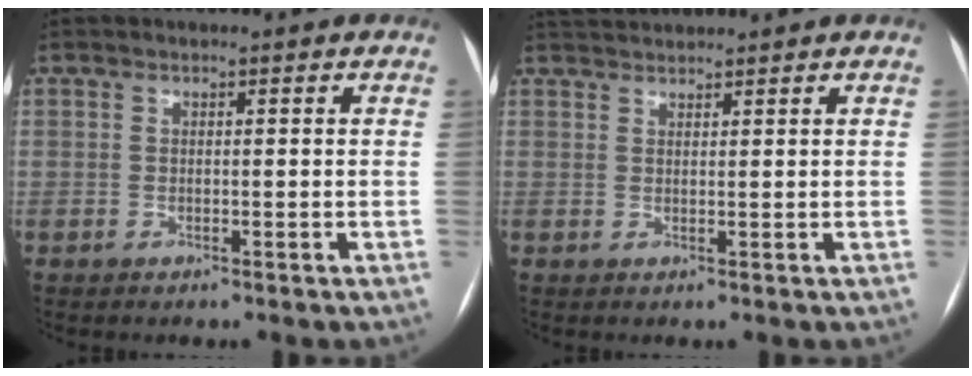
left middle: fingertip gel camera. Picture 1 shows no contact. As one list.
[{"total": 3.5, "force": [3.5, -0.2, 0.4], "torque": [-0.011, 0.027, 0.068]}]